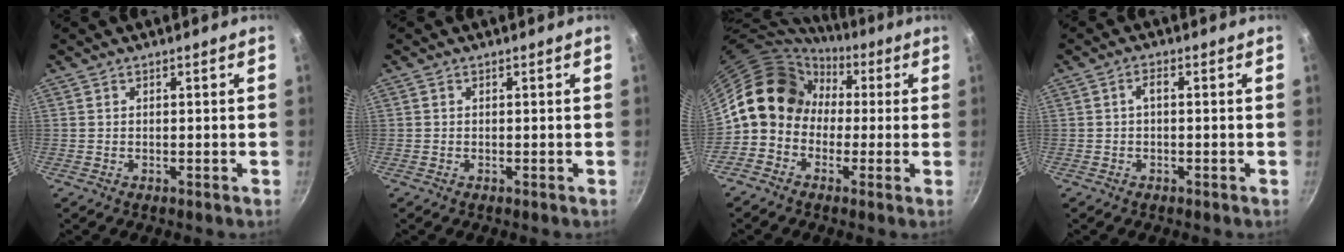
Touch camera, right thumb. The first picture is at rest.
{"total": 0.0}
{"total": 12.8, "force": [0.7, 10.9, 6.7], "torque": [-0.079, 0.036, -0.013]}
{"total": 1.7, "force": [-0.2, 0.7, 1.5], "torque": [-0.032, 0.013, -0.005]}